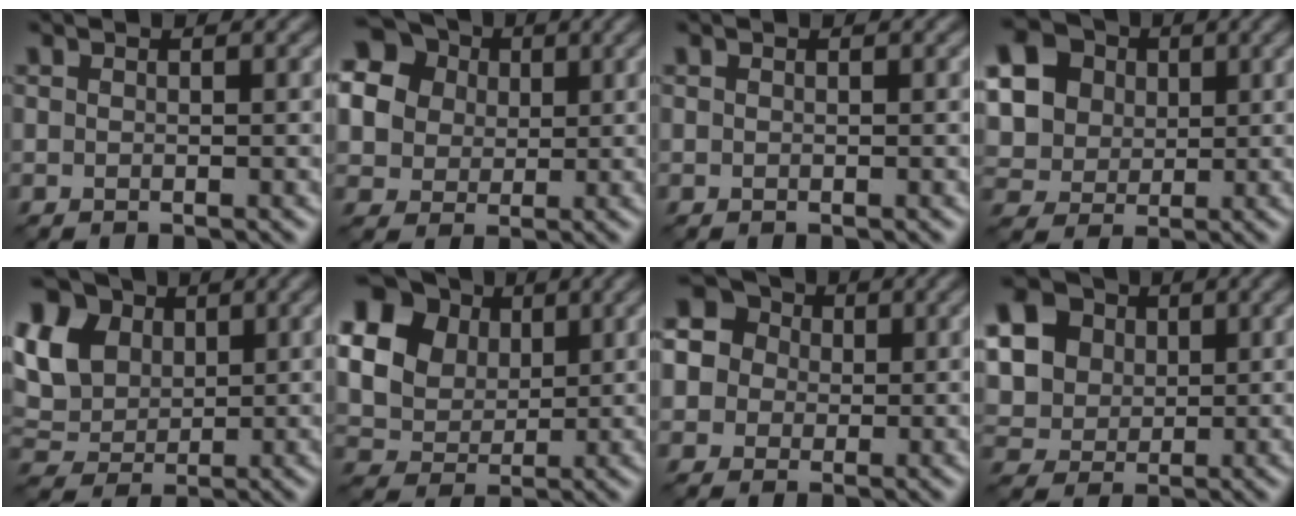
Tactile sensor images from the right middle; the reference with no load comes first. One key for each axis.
{"total": 15.4, "fx": 5.4, "fy": 13.1, "fz": 5.9, "tx": -0.178, "ty": 0.041, "tz": 0.083}
{"total": 0.0}
{"total": 12.9, "fx": 3.7, "fy": 11.3, "fz": 5.1, "tx": -0.156, "ty": 0.014, "tz": 0.070}
{"total": 13.2, "fx": 5.1, "fy": 10.0, "fz": 7.0, "tx": -0.184, "ty": 0.034, "tz": 0.094}
{"total": 19.7, "fx": 7.6, "fy": 16.3, "fz": 8.0, "tx": -0.232, "ty": 0.032, "tz": 0.121}
{"total": 9.3, "fx": 2.5, "fy": 8.3, "fz": 3.2, "tx": -0.090, "ty": 0.050, "tz": 0.023}
{"total": 11.6, "fx": 3.6, "fy": 9.9, "fz": 4.9, "tx": -0.139, "ty": 0.019, "tz": 0.073}